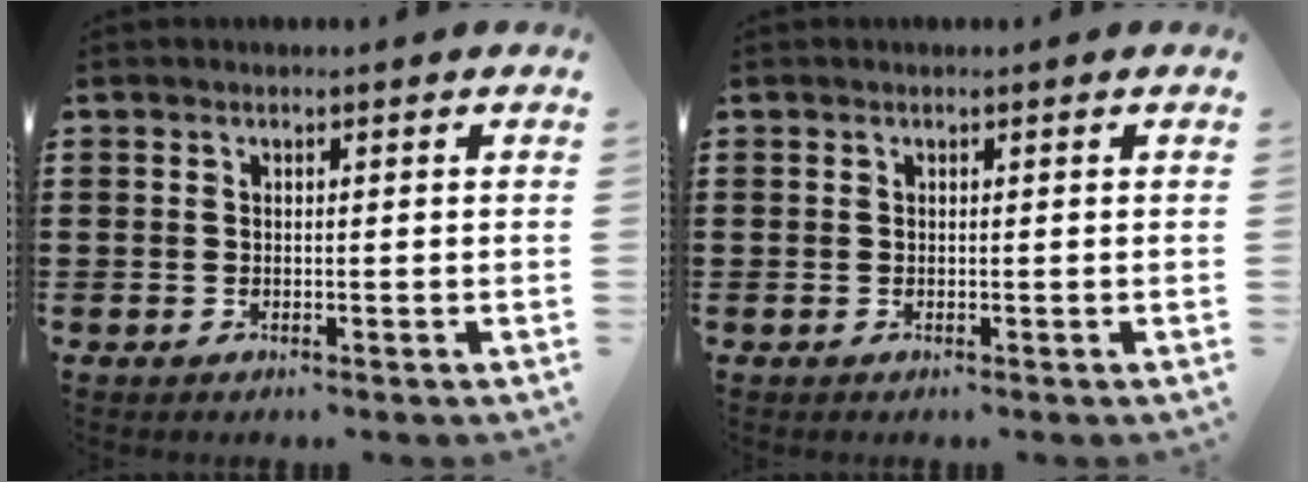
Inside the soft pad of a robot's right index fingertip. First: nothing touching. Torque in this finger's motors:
{"motor_torque": [-0.18, -0.20, 0.00, -0.01]}